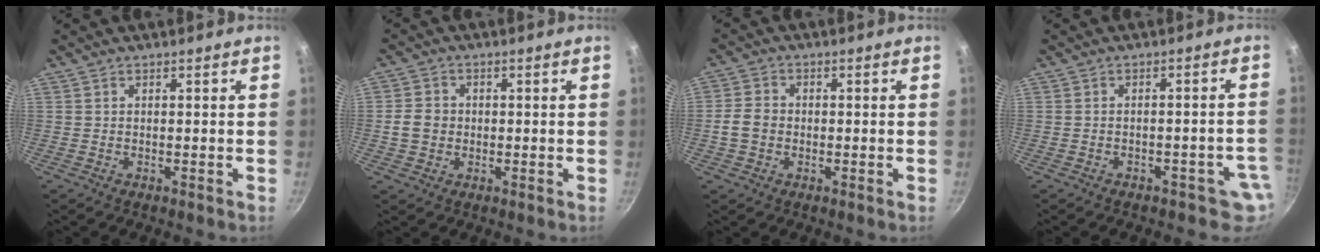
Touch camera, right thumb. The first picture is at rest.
{"total": 4.8, "force": [-0.4, 4.2, 2.3], "torque": [-0.030, 0.009, -0.013]}
{"total": 4.7, "force": [-0.8, 3.8, 2.6], "torque": [-0.042, 0.012, -0.021]}
{"total": 1.9, "force": [-0.4, 0.8, 1.7], "torque": [-0.017, -0.002, -0.005]}